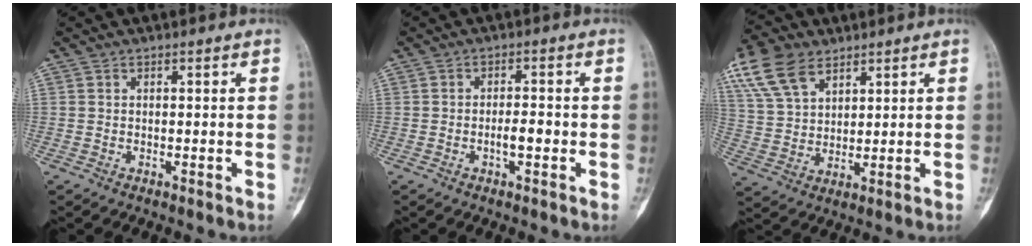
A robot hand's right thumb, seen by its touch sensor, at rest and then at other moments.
{"total": 3.1, "force": [-0.9, 1.1, 2.7], "torque": [-0.042, 0.008, -0.017]}
{"total": 12.4, "force": [7.2, 7.2, 7.0], "torque": [-0.131, -0.010, 0.146]}